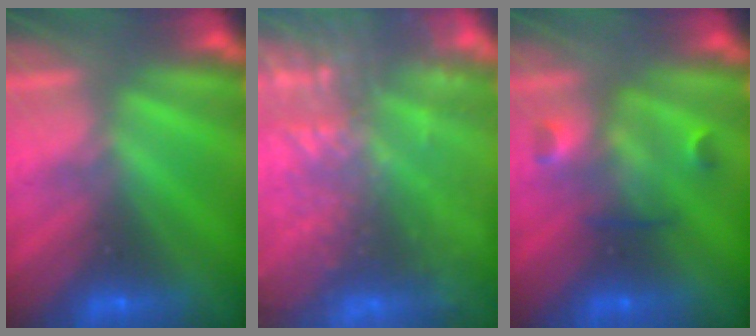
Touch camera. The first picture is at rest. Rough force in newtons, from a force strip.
{"total": 13.7}
{"total": 2.9}